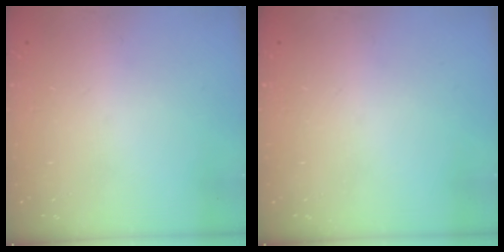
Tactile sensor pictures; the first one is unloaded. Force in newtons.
{"total": 0.0}